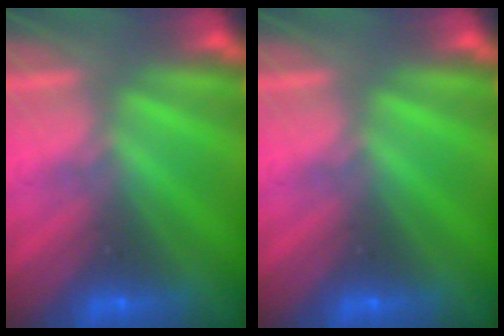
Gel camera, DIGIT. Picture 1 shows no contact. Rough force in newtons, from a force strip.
{"total": 0.0}